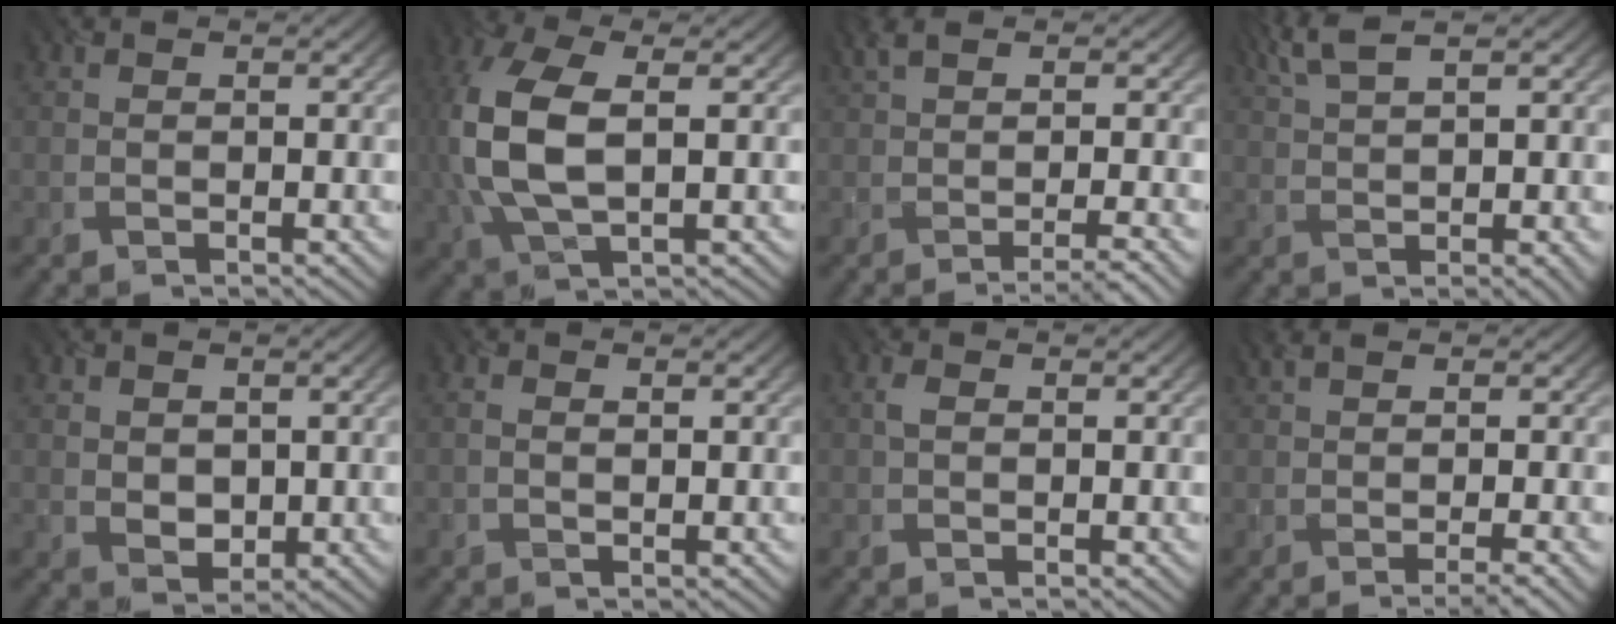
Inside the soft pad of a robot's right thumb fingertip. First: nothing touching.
{"total": 9.0, "force": [1.2, 4.9, 7.5], "torque": [-0.208, 0.001, 0.030]}
{"total": 3.9, "force": [-0.5, 0.8, 3.8], "torque": [-0.058, 0.007, -0.012]}
{"total": 6.1, "force": [3.0, 1.2, 5.1], "torque": [-0.084, 0.022, 0.061]}
{"total": 1.9, "force": [0.2, 1.8, 0.4], "torque": [-0.018, -0.006, 0.008]}
{"total": 0.6, "force": [0.0, 0.5, 0.3], "torque": [-0.007, 0.000, 0.003]}
{"total": 1.0, "force": [0.3, 0.7, 0.6], "torque": [-0.017, 0.002, 0.006]}
{"total": 3.6, "force": [-0.4, 0.8, 3.5], "torque": [-0.051, 0.008, -0.010]}